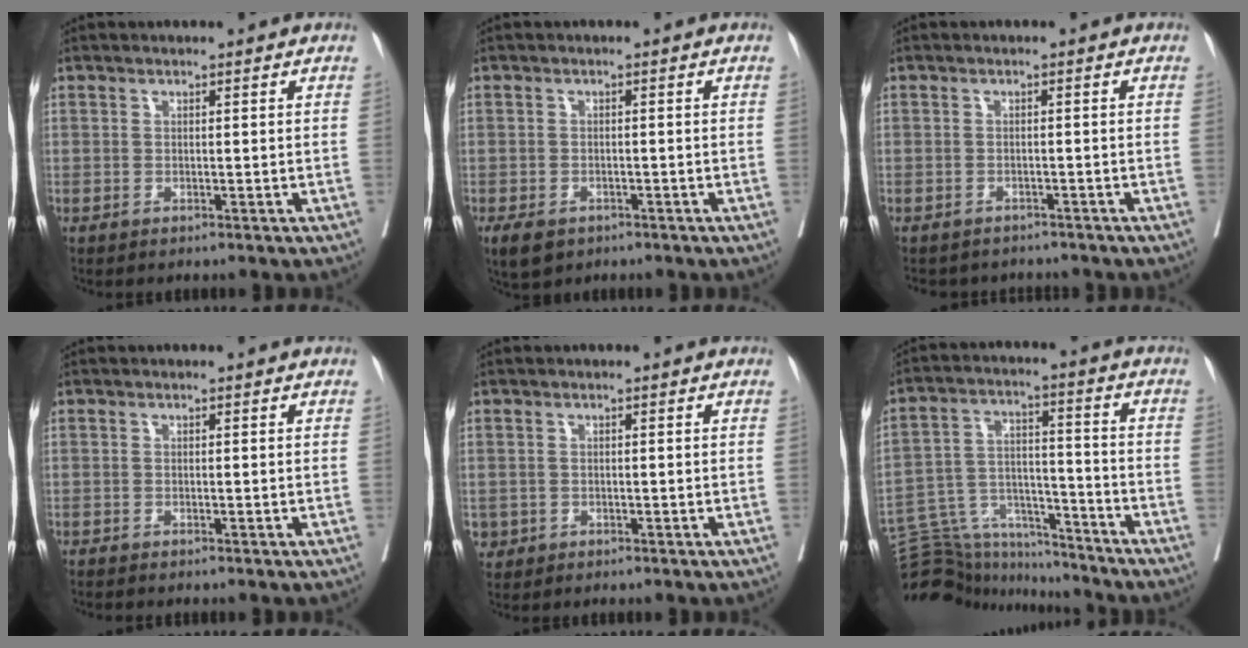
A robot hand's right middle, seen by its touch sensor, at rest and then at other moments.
{"total": 5.1, "force": [-3.4, 2.9, 2.4], "torque": [-0.043, -0.007, -0.049]}
{"total": 7.3, "force": [-6.7, 2.6, 1.4], "torque": [-0.027, -0.001, -0.081]}
{"total": 1.4, "force": [-1.3, -0.2, 0.4], "torque": [-0.010, -0.002, -0.025]}
{"total": 1.4, "force": [-0.6, 1.2, 0.3], "torque": [-0.007, 0.003, -0.007]}
{"total": 16.0, "force": [-15.3, 4.0, 2.6], "torque": [-0.059, 0.044, -0.246]}